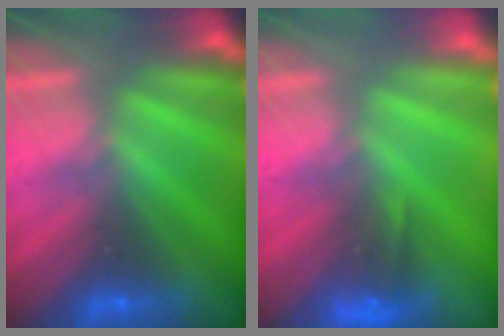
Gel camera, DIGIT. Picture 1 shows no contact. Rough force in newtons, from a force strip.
{"total": 4.0}